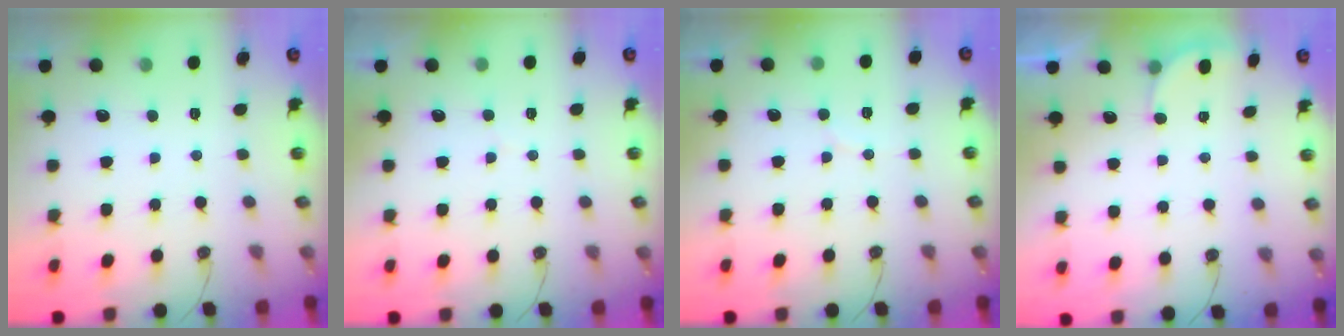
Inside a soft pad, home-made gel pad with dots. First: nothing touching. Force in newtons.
{"total": 3.0, "press": 3.0, "slide": 0.3}
{"total": 2.9, "press": 2.9, "slide": 0.3}
{"total": 2.1, "press": 2.0, "slide": 0.6}